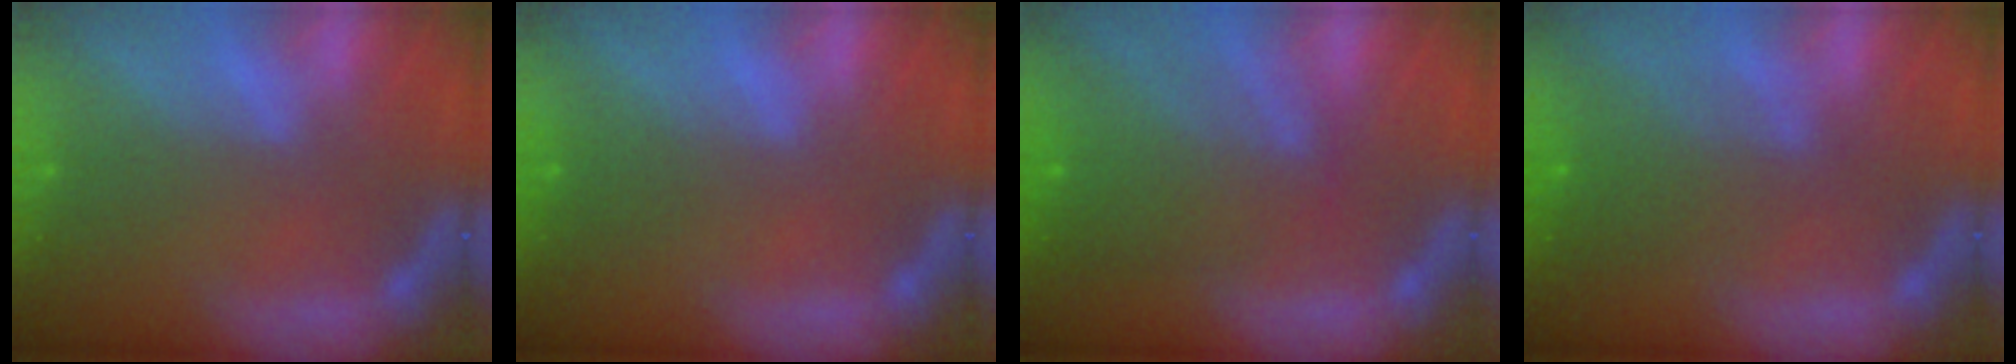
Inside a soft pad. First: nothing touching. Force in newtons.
{"total": 1.5}
{"total": 6.5}
{"total": 4.6}